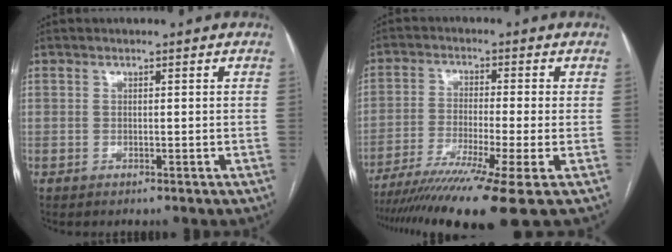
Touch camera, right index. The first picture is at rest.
{"total": 13.8, "force": [-9.8, -1.6, 9.6], "torque": [-0.163, -0.038, -0.162]}